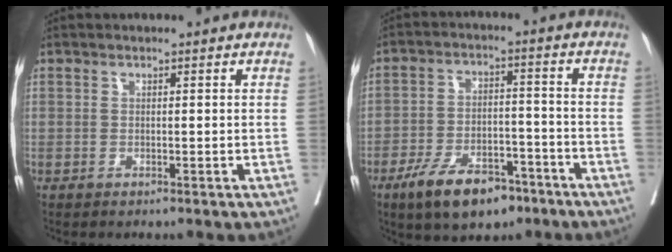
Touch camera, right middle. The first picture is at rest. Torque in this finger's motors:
{"motor_torque": [0.99, -1.16, 0.21, 0.08]}